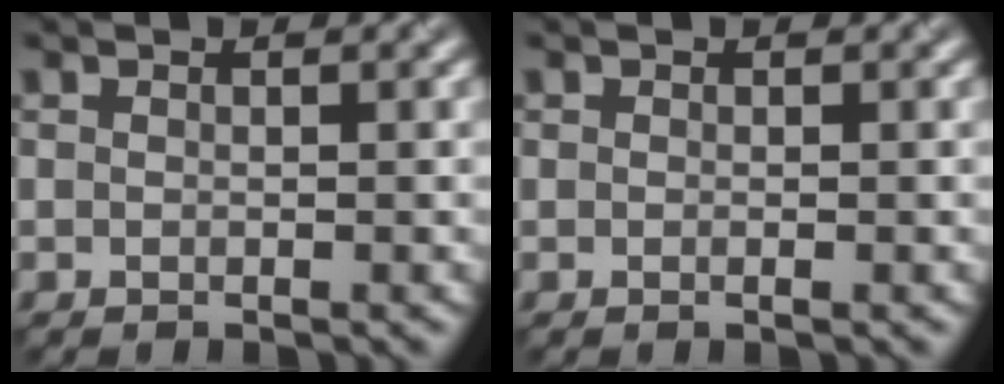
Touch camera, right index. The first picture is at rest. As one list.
[{"total": 0.0}]